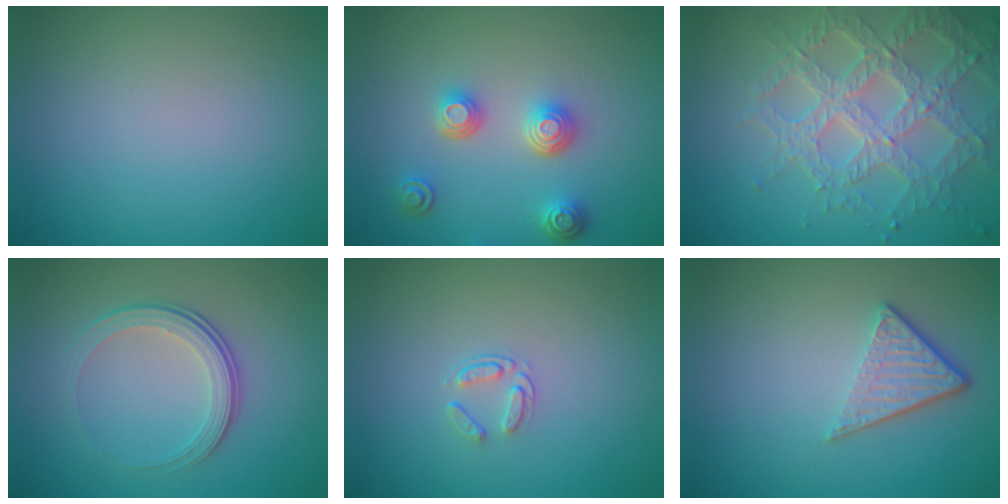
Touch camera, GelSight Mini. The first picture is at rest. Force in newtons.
{"total": 3.5, "press": 3.1, "slide": 1.8}
{"total": 6.9, "press": 5.3, "slide": 4.5}
{"total": 3.8, "press": 2.7, "slide": 2.7}
{"total": 1.4, "press": 0.9, "slide": 1.1}
{"total": 3.8, "press": 2.6, "slide": 2.7}